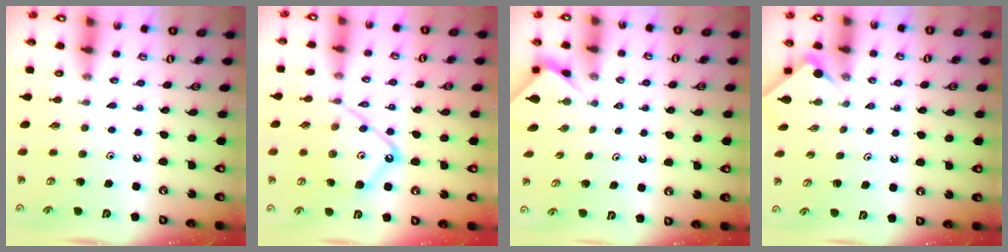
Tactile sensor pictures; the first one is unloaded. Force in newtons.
{"total": 11.9, "press": 11.8, "slide": 1.2}
{"total": 2.0, "press": 1.9, "slide": 0.4}
{"total": 2.7, "press": 2.7, "slide": 0.4}